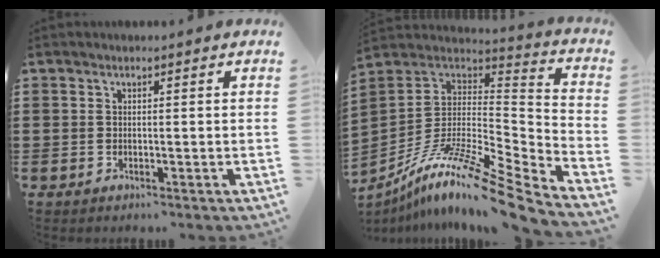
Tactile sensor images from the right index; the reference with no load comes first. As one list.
[{"total": 13.0, "force": [-9.1, 1.8, 9.1], "torque": [-0.167, 0.007, -0.172]}]